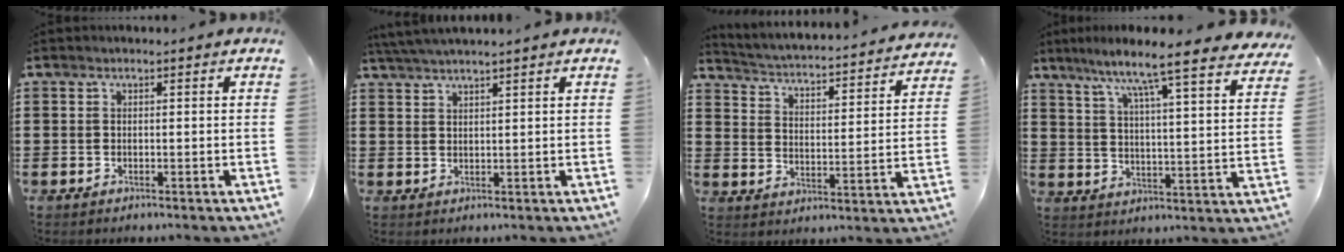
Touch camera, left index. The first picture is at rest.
{"total": 2.9, "force": [2.7, -0.4, 1.0], "torque": [-0.026, -0.001, 0.052]}
{"total": 2.5, "force": [2.4, -0.4, 0.4], "torque": [-0.027, -0.033, 0.029]}
{"total": 8.2, "force": [6.8, -0.8, 4.5], "torque": [-0.099, -0.067, 0.102]}